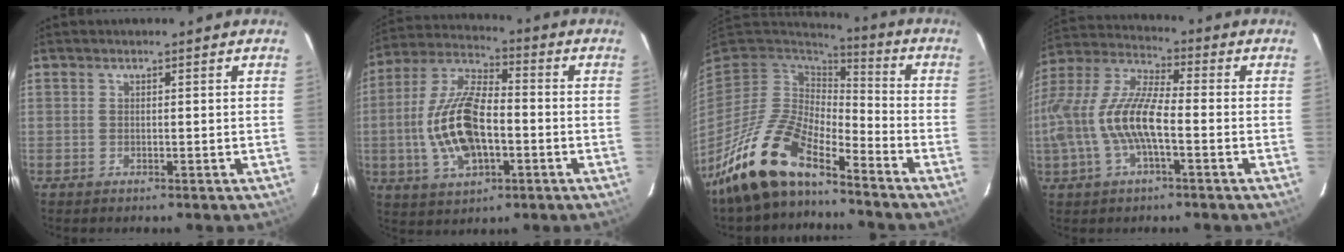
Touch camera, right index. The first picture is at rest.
{"total": 16.5, "force": [-2.7, 8.1, 14.1], "torque": [-0.298, 0.005, -0.044]}
{"total": 14.9, "force": [-11.5, 4.7, 8.1], "torque": [-0.167, -0.010, -0.223]}
{"total": 15.5, "force": [-3.3, 5.1, 14.2], "torque": [-0.289, 0.001, -0.063]}